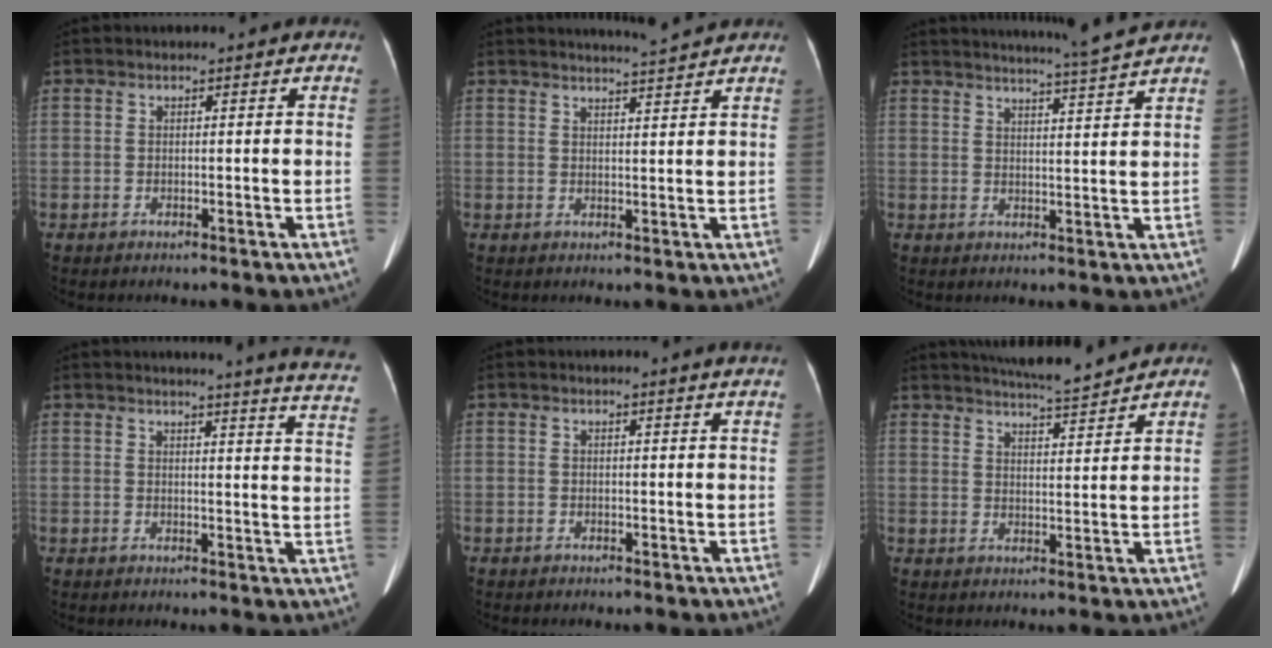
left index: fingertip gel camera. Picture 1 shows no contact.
{"total": 4.9, "force": [4.7, -0.8, 1.2], "torque": [-0.022, 0.005, 0.063]}
{"total": 8.9, "force": [8.2, -2.1, 2.9], "torque": [-0.047, -0.014, 0.109]}
{"total": 14.3, "force": [13.1, -1.1, 5.8], "torque": [-0.069, -0.087, 0.124]}
{"total": 1.3, "force": [1.2, -0.2, 0.5], "torque": [-0.013, 0.001, 0.009]}
{"total": 9.3, "force": [8.7, -0.2, 3.2], "torque": [-0.056, 0.004, 0.128]}